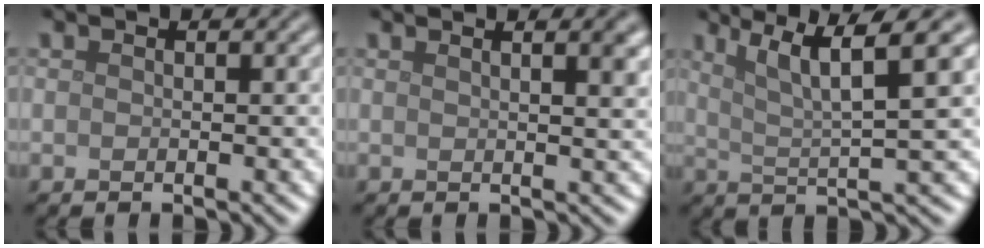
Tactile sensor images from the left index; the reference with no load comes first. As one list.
[{"total": 5.1, "force": [2.6, 2.2, 3.9], "torque": [-0.012, 0.029, 0.002]}, {"total": 6.4, "force": [3.1, 1.0, 5.5], "torque": [-0.090, 0.008, 0.057]}]